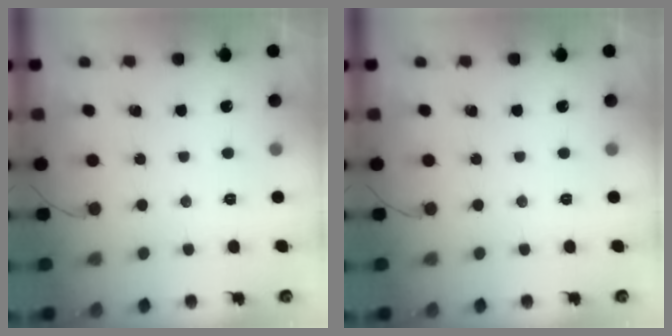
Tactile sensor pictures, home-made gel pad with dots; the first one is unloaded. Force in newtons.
{"total": 0.0}